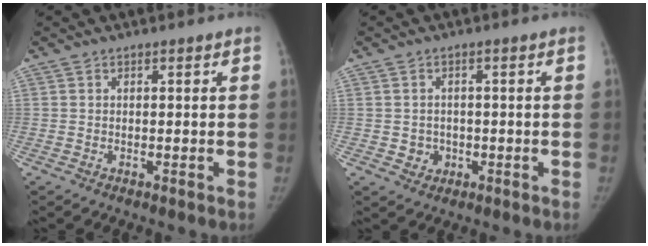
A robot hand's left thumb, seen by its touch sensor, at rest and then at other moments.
{"total": 3.0, "force": [-0.7, 2.8, 0.9], "torque": [0.003, 0.005, -0.006]}